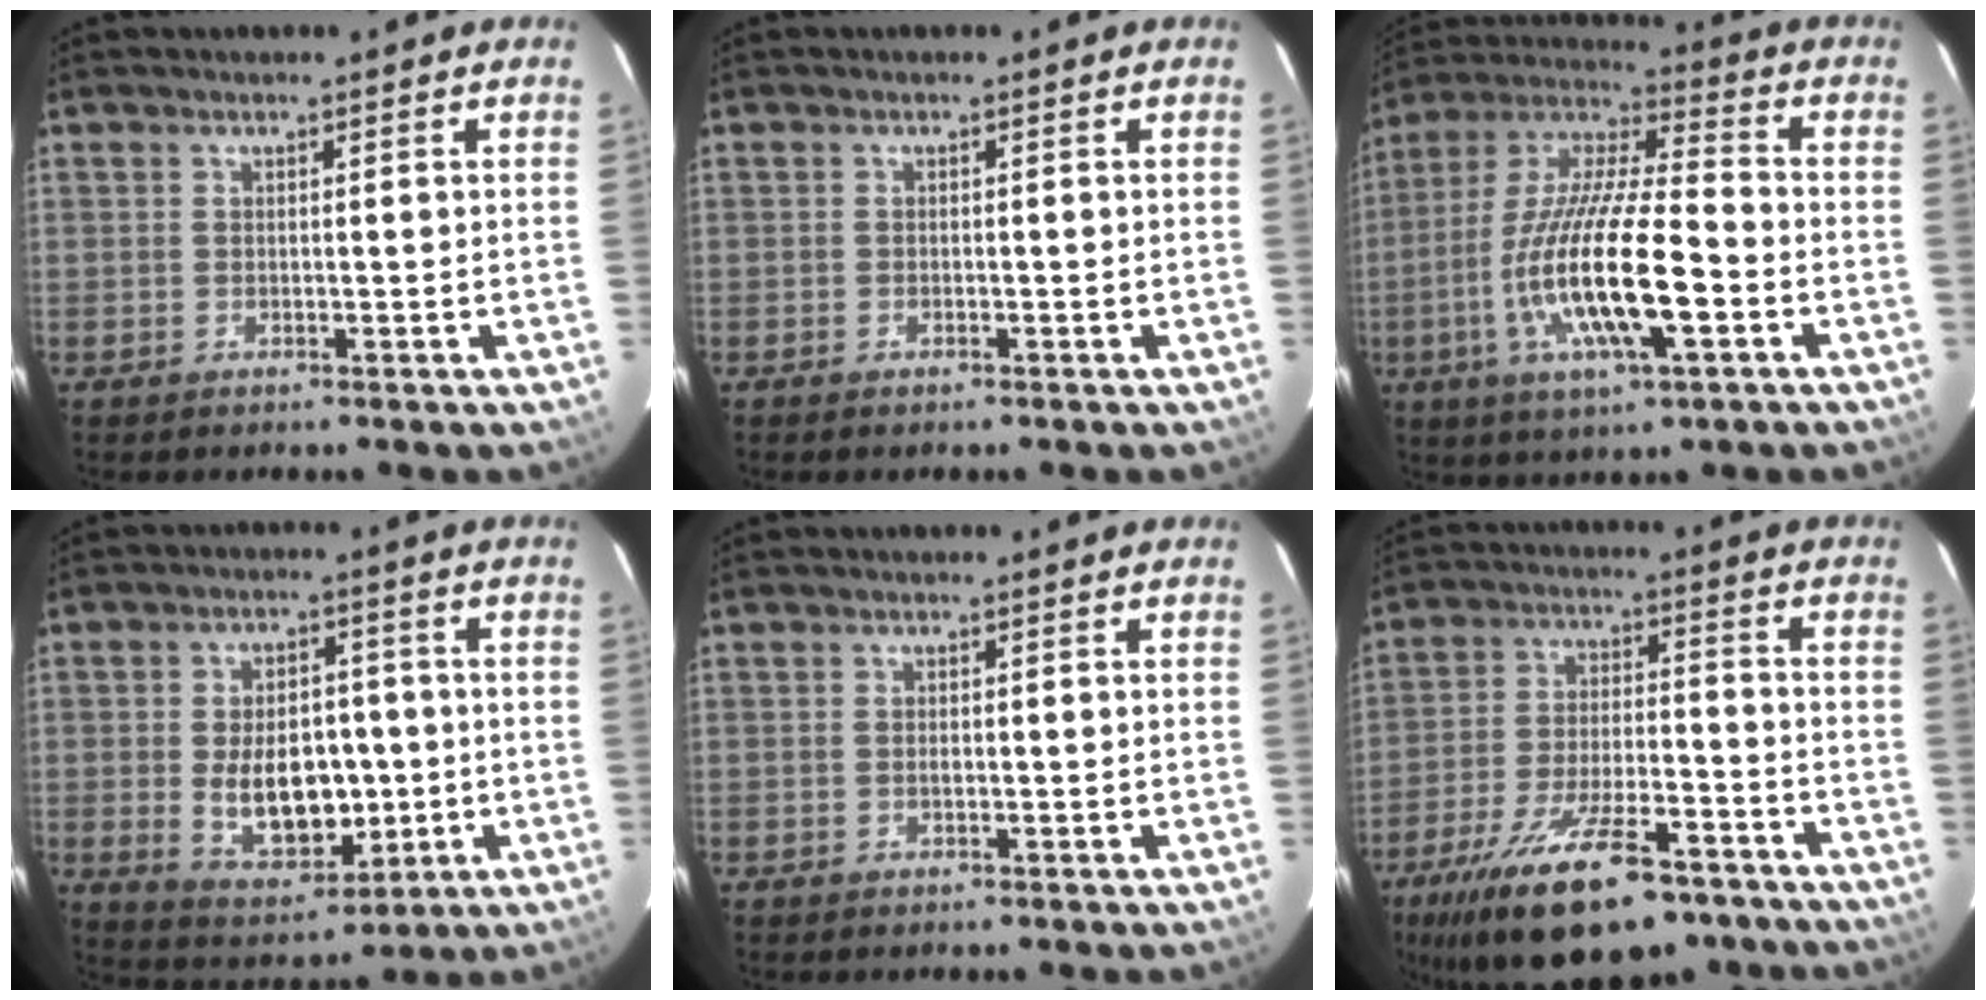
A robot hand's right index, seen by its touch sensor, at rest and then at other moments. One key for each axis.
{"total": 0.7, "fx": -0.6, "fy": 0.3, "fz": 0.1, "tx": -0.004, "ty": -0.003, "tz": -0.011}
{"total": 19.7, "fx": -5.8, "fy": 4.6, "fz": 18.3, "tx": -0.356, "ty": -0.017, "tz": -0.112}
{"total": 12.6, "fx": -1.4, "fy": 7.7, "fz": 9.9, "tx": -0.187, "ty": 0.001, "tz": 0.000}
{"total": 0.6, "fx": -0.1, "fy": 0.3, "fz": 0.5, "tx": -0.008, "ty": 0.003, "tz": 0.000}
{"total": 21.8, "fx": -15.3, "fy": 7.8, "fz": 13.3, "tx": -0.253, "ty": -0.032, "tz": -0.236}